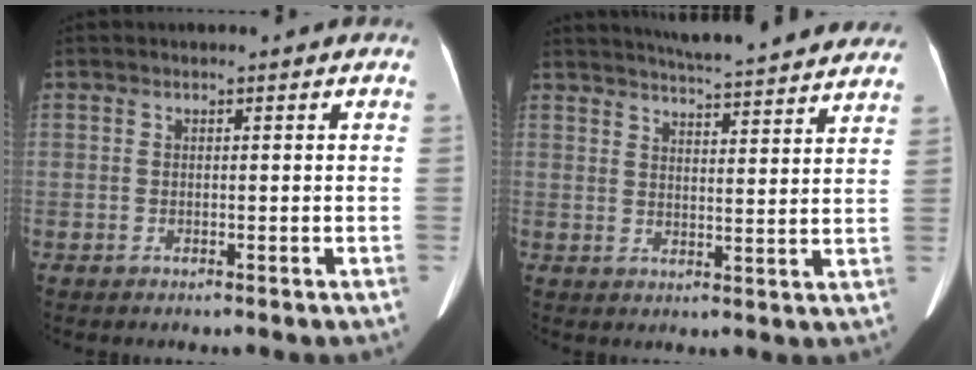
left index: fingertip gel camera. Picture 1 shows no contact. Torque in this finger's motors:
{"motor_torque": [0.26, -0.57, 0.04, 0.03]}